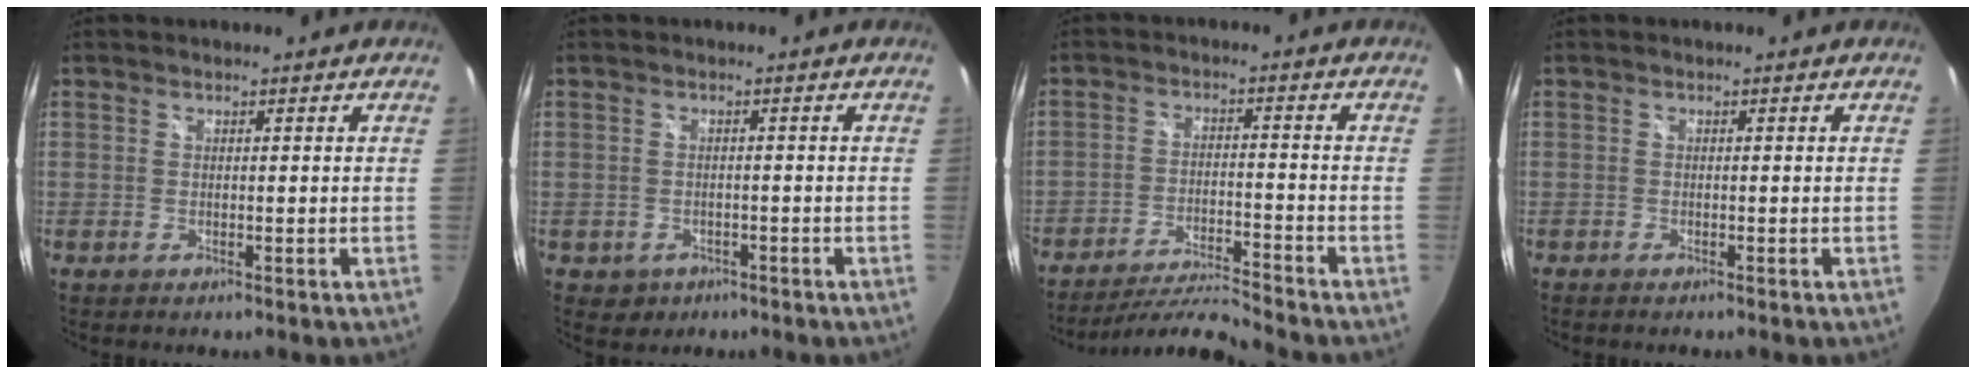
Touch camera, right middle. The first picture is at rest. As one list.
[{"total": 3.5, "force": [-1.3, 3.0, 1.1], "torque": [-0.033, -0.003, -0.009]}, {"total": 8.3, "force": [-8.0, -1.2, 1.8], "torque": [-0.059, 0.002, -0.144]}, {"total": 0.0}]